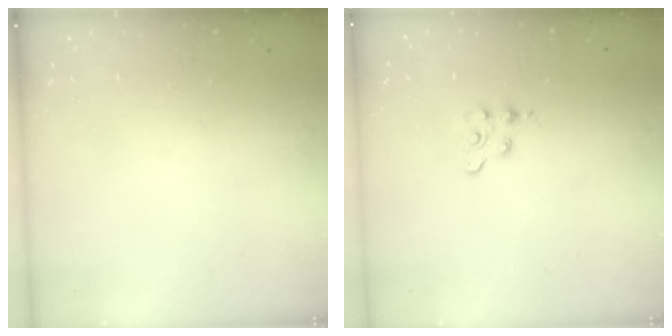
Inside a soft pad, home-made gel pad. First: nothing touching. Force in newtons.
{"total": 3.0, "press": 3.0, "slide": 0.3}